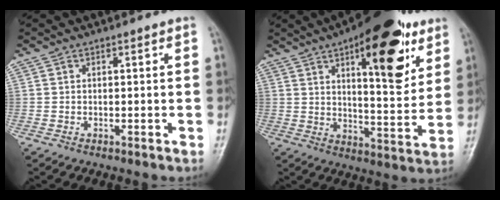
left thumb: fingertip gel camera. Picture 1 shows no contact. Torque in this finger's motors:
{"motor_torque": [1.07, 0.15, 1.69, -1.07, 0.43]}